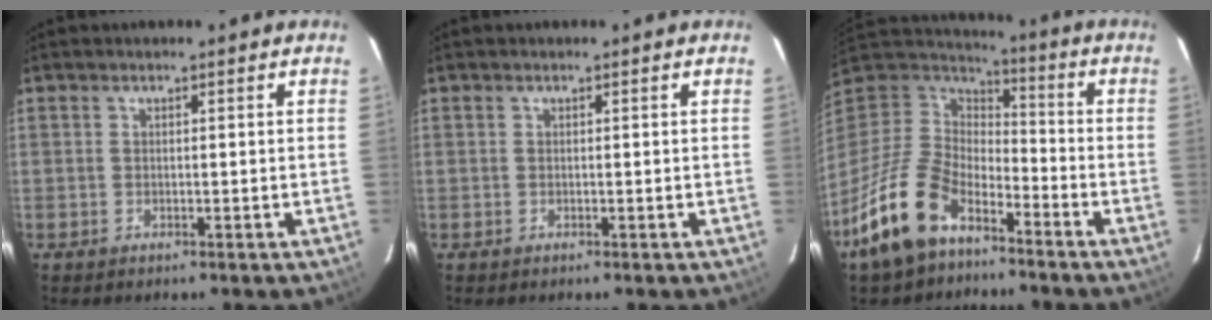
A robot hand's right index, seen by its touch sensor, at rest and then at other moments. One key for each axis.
{"total": 0.0}
{"total": 17.8, "fx": -10.5, "fy": 9.6, "fz": 10.7, "tx": -0.242, "ty": -0.002, "tz": -0.195}